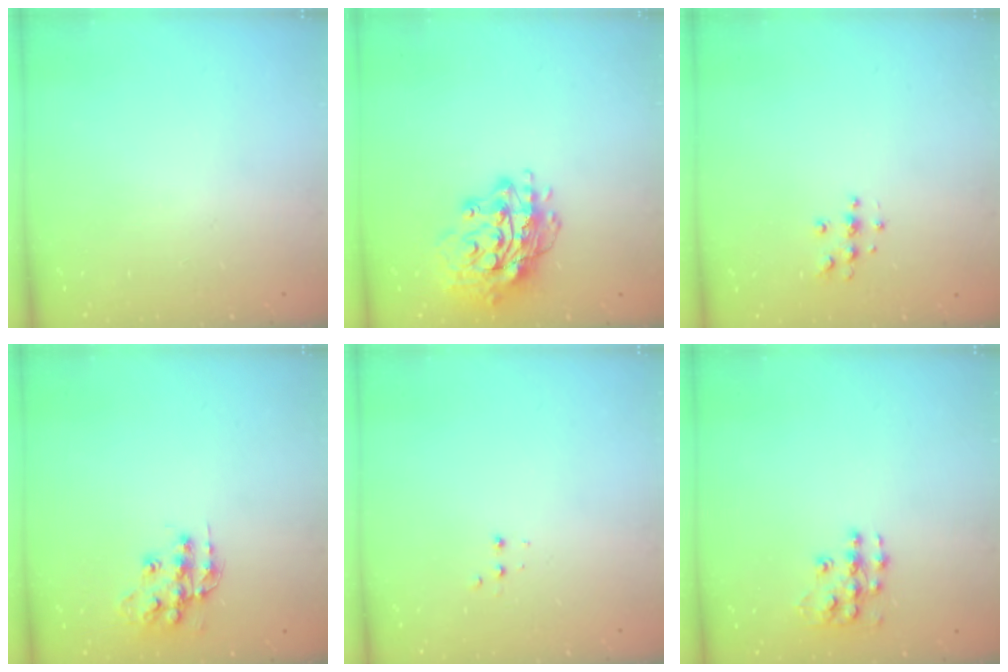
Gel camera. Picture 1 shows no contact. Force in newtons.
{"total": 15.9, "press": 15.8, "slide": 1.3}
{"total": 4.9, "press": 4.8, "slide": 0.6}
{"total": 12.5, "press": 12.5, "slide": 0.9}
{"total": 2.4, "press": 2.2, "slide": 0.9}
{"total": 10.0, "press": 10.0, "slide": 0.7}